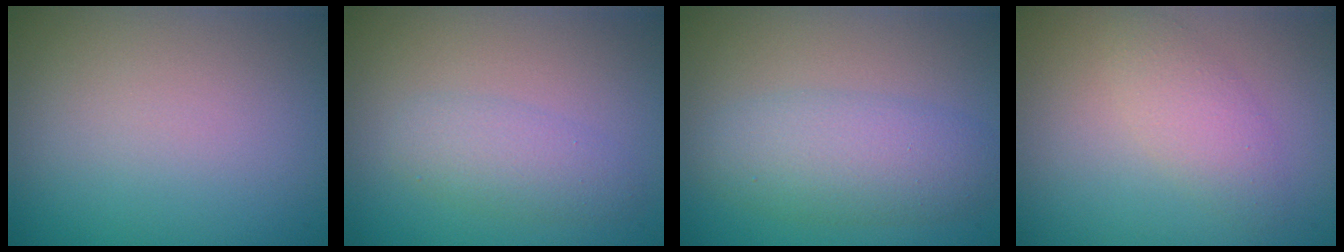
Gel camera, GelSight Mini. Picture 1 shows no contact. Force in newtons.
{"total": 2.4, "press": 2.4, "slide": 0.0}
{"total": 4.3, "press": 4.3, "slide": 0.1}
{"total": 2.3, "press": 2.3, "slide": 0.2}